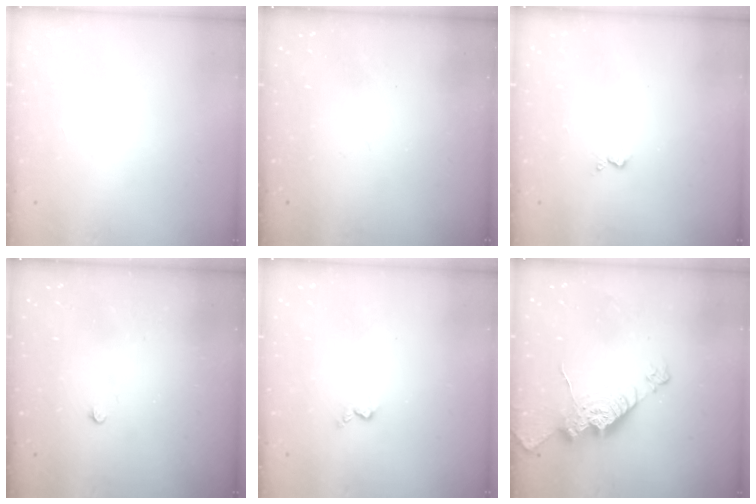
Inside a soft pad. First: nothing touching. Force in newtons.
{"total": 0.0}
{"total": 3.0, "press": 2.9, "slide": 0.5}
{"total": 2.3, "press": 2.3, "slide": 0.4}
{"total": 2.9, "press": 2.9, "slide": 0.5}
{"total": 14.3, "press": 14.2, "slide": 1.2}